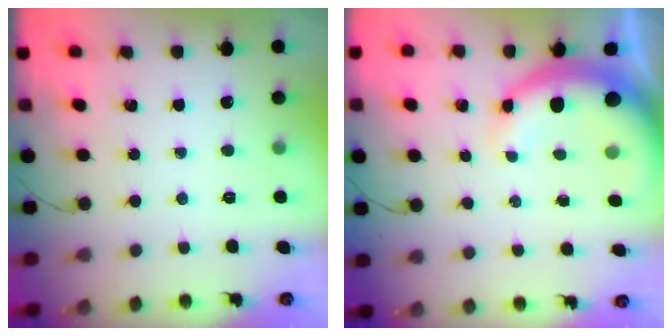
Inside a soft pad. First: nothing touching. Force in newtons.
{"total": 7.9, "press": 7.7, "slide": 1.9}